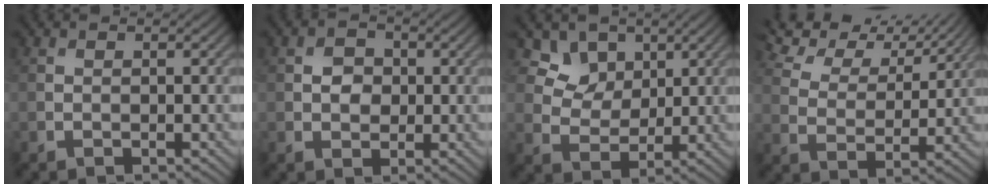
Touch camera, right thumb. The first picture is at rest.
{"total": 2.6, "force": [0.2, 2.3, 1.3], "torque": [-0.022, -0.001, -0.004]}
{"total": 7.2, "force": [4.5, 5.0, 2.6], "torque": [-0.081, -0.028, 0.107]}
{"total": 8.8, "force": [7.5, 2.5, 4.0], "torque": [-0.090, 0.006, 0.120]}